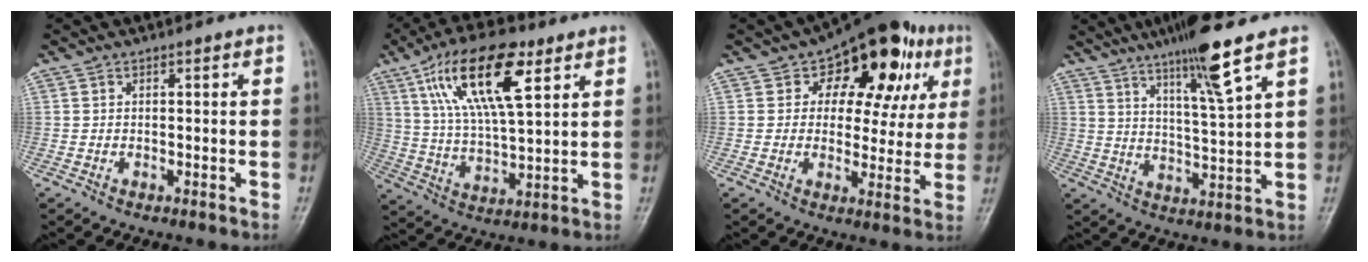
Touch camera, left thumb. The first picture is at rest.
{"total": 17.4, "force": [8.0, 6.4, 14.0], "torque": [-0.241, -0.016, 0.146]}
{"total": 17.2, "force": [7.3, 10.8, 11.2], "torque": [-0.076, -0.004, 0.093]}
{"total": 11.5, "force": [7.3, 0.3, 8.8], "torque": [-0.151, -0.043, 0.128]}